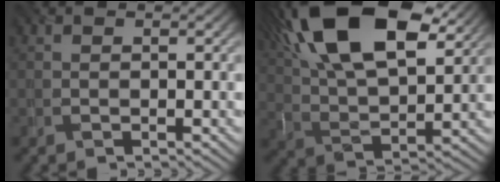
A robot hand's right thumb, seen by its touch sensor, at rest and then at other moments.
{"total": 19.4, "force": [10.2, 9.1, 13.7], "torque": [-0.273, 0.043, 0.148]}